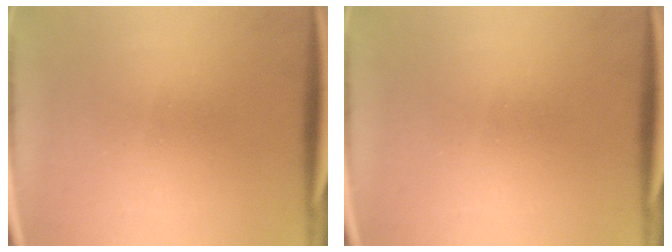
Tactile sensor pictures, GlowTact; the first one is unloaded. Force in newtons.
{"total": 0.0}